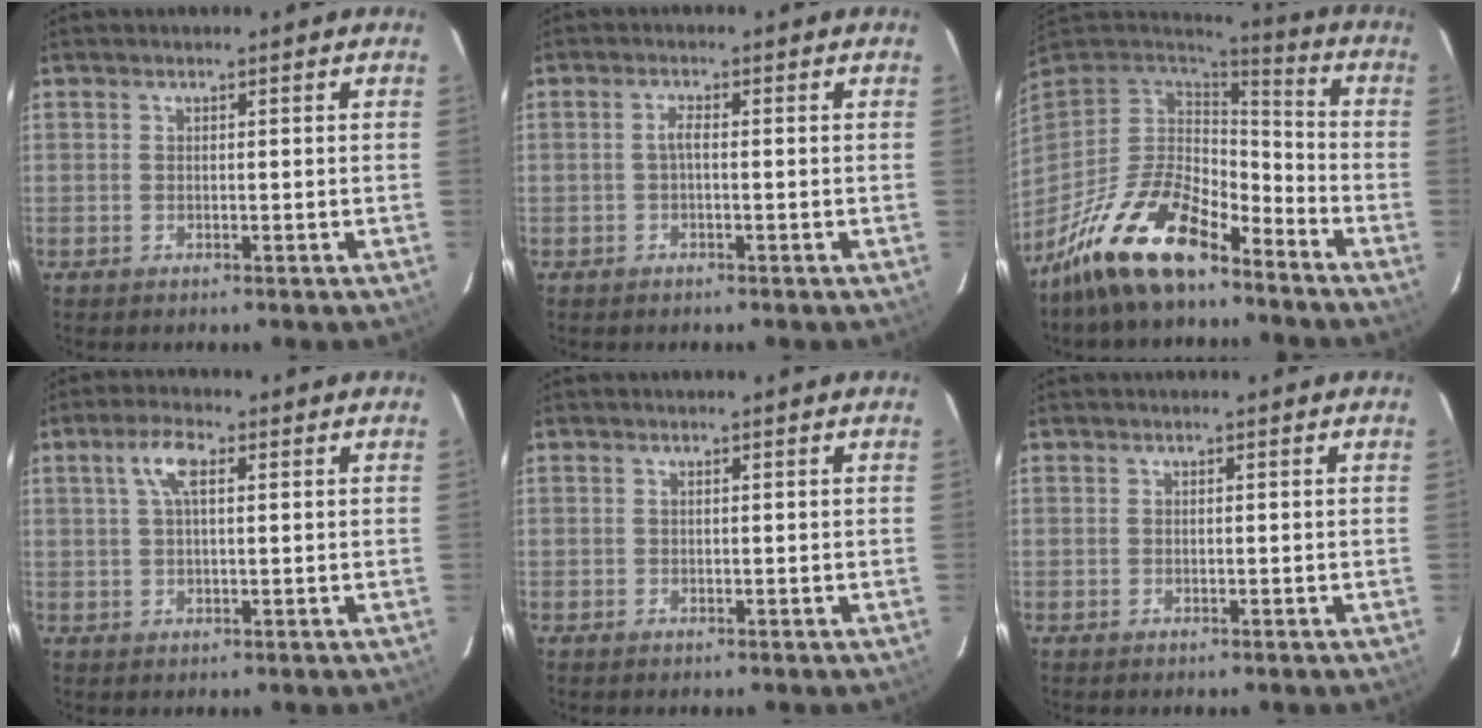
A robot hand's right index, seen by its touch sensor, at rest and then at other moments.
{"total": 1.4, "force": [-0.3, 0.3, 1.4], "torque": [-0.028, 0.006, -0.008]}
{"total": 17.3, "force": [-12.4, 6.2, 10.5], "torque": [-0.215, -0.012, -0.228]}
{"total": 4.7, "force": [1.6, 1.7, 4.1], "torque": [-0.080, 0.012, 0.030]}
{"total": 0.0}
{"total": 0.0}